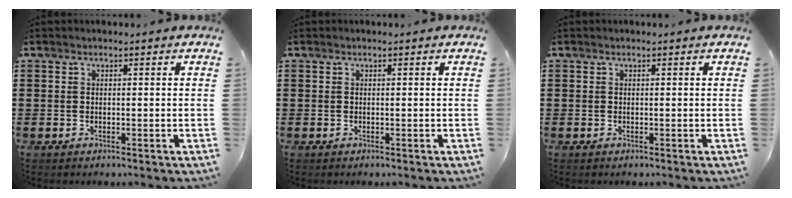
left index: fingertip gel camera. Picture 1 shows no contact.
{"total": 0.0}
{"total": 0.0}